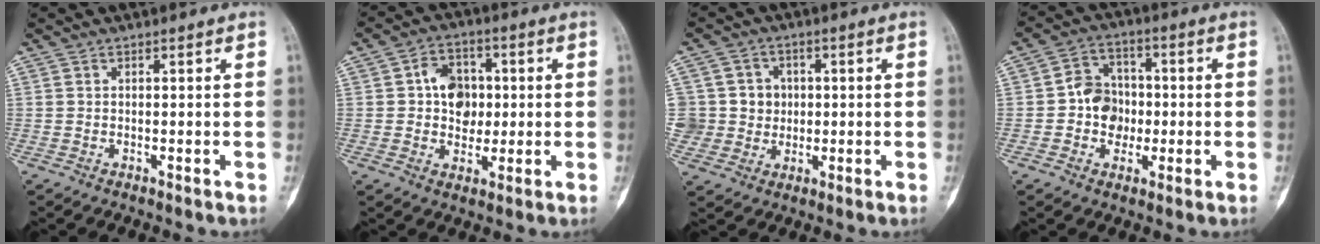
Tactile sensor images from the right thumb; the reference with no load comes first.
{"total": 8.6, "force": [0.7, 6.8, 5.2], "torque": [-0.039, 0.007, 0.007]}
{"total": 8.2, "force": [0.6, 8.1, 1.1], "torque": [0.023, 0.015, 0.013]}
{"total": 8.4, "force": [-1.0, 7.3, 4.2], "torque": [-0.026, 0.024, -0.027]}